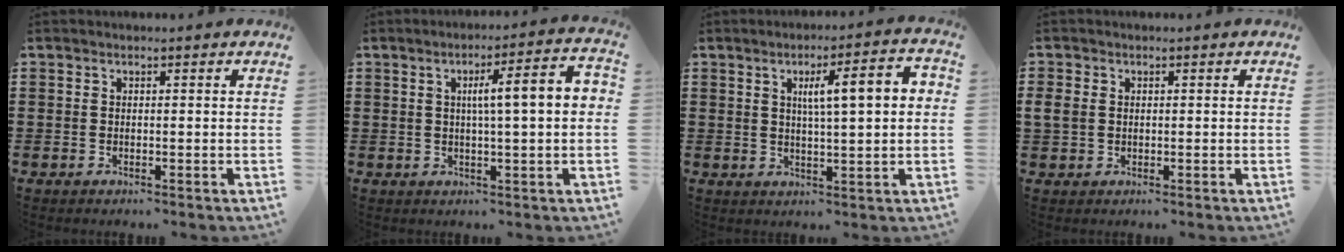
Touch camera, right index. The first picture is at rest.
{"total": 7.2, "force": [0.8, 0.6, 7.1], "torque": [-0.124, -0.002, 0.004]}
{"total": 7.4, "force": [1.6, 1.4, 7.1], "torque": [-0.121, -0.002, 0.018]}
{"total": 1.9, "force": [0.1, 1.5, 1.1], "torque": [-0.040, 0.002, -0.004]}